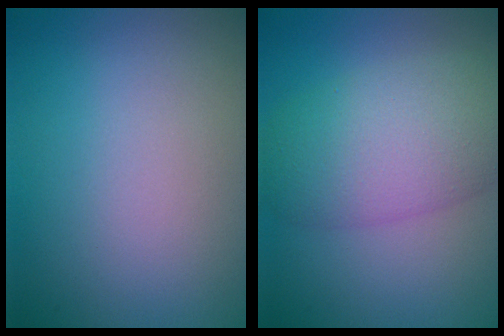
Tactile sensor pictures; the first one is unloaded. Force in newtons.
{"total": 6.9, "press": 6.9, "slide": 0.5}